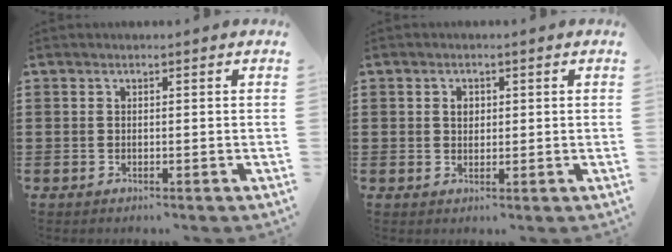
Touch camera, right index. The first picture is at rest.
{"total": 1.3, "force": [0.4, 0.9, 0.8], "torque": [-0.017, 0.006, 0.008]}